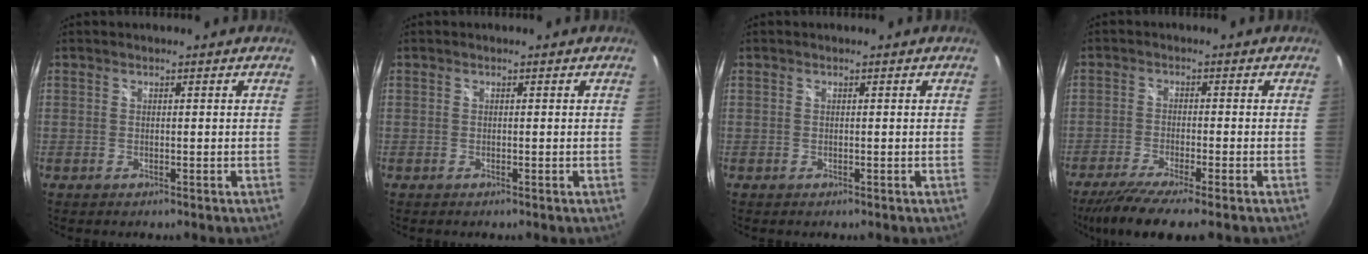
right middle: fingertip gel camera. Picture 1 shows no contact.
{"total": 0.0}
{"total": 0.0}
{"total": 8.7, "force": [-6.8, 0.1, 5.4], "torque": [-0.122, -0.032, -0.116]}